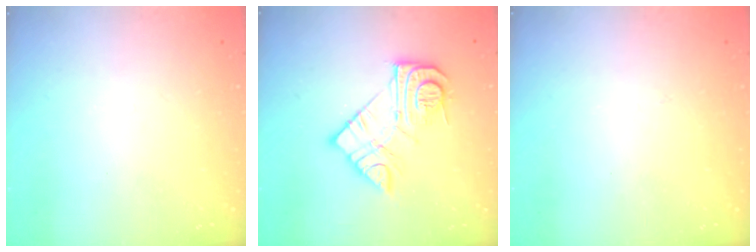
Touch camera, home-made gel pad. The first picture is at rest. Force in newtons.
{"total": 13.4, "press": 13.4, "slide": 1.1}
{"total": 2.8, "press": 2.8, "slide": 0.4}